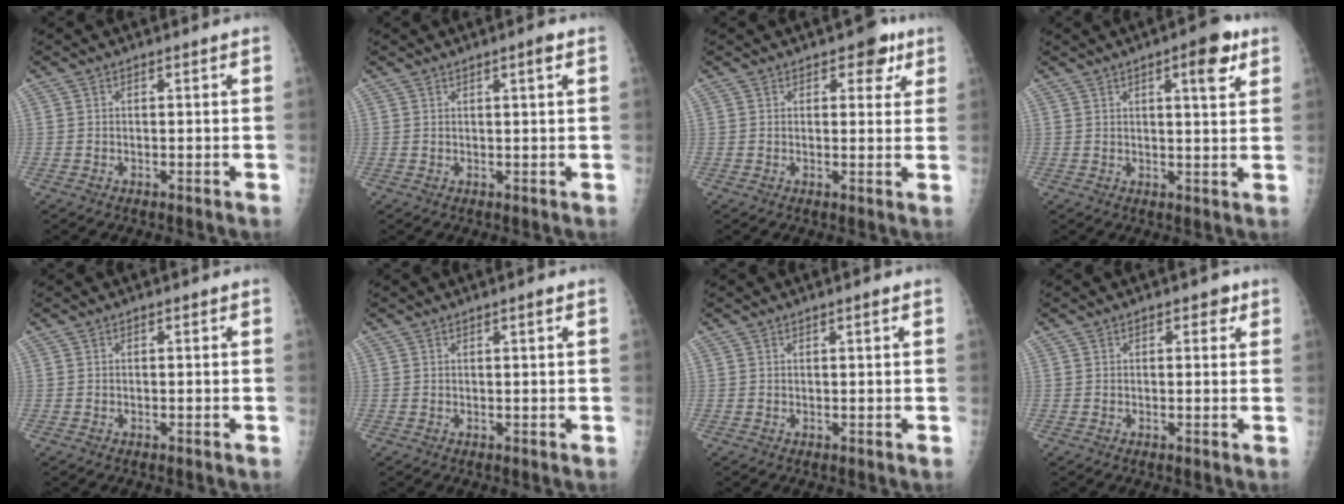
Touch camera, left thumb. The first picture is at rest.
{"total": 2.0, "force": [1.1, 0.1, 1.7], "torque": [-0.026, -0.004, 0.016]}
{"total": 4.8, "force": [2.6, 2.8, 3.0], "torque": [-0.005, -0.007, 0.026]}
{"total": 7.2, "force": [3.6, 2.1, 5.9], "torque": [-0.070, -0.013, 0.044]}
{"total": 0.0}
{"total": 1.6, "force": [0.8, 0.1, 1.4], "torque": [-0.022, -0.002, 0.013]}
{"total": 1.1, "force": [0.7, 0.1, 0.8], "torque": [-0.011, -0.002, 0.010]}
{"total": 2.3, "force": [1.2, 1.3, 1.4], "torque": [-0.001, -0.002, 0.013]}